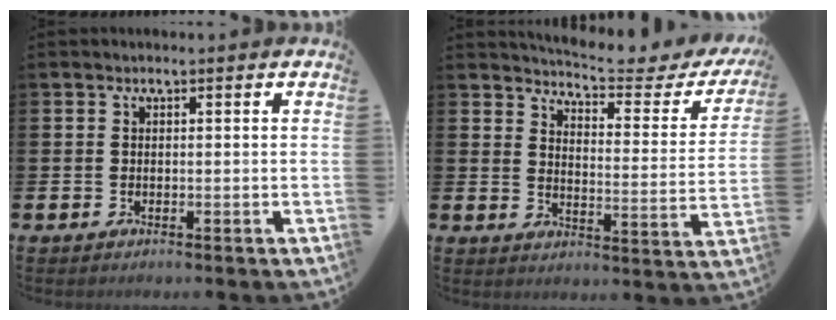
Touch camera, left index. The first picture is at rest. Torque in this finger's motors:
{"motor_torque": [1.02, -1.13, 0.24, 0.04]}